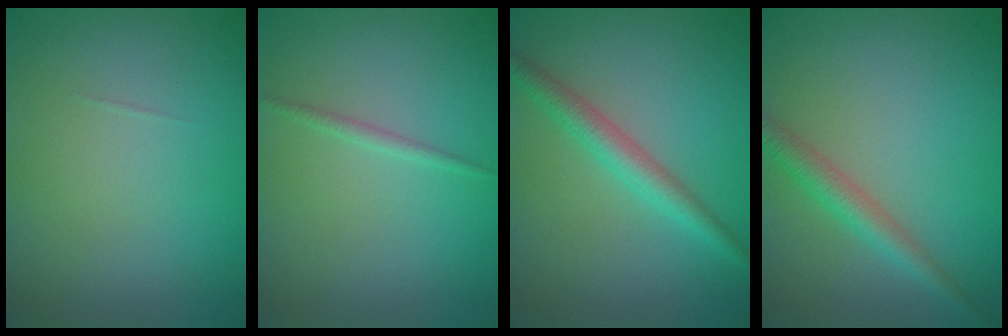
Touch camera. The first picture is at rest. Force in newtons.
{"total": 0.8, "press": 0.8, "slide": 0.0}
{"total": 2.9, "press": 2.9, "slide": 0.0}
{"total": 2.7, "press": 2.7, "slide": 0.1}